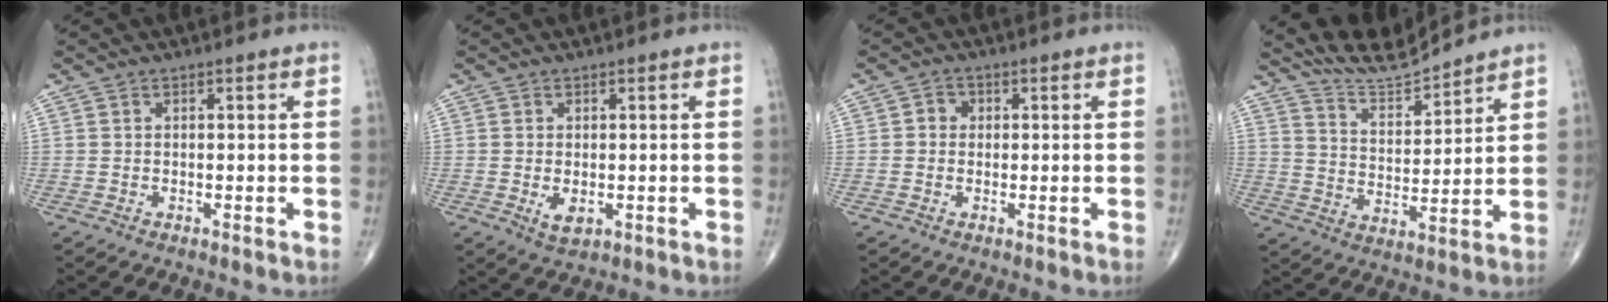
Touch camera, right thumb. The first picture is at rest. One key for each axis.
{"total": 2.9, "fx": -0.4, "fy": 1.7, "fz": 2.4, "tx": -0.034, "ty": -0.006, "tz": 0.001}
{"total": 2.1, "fx": 0.1, "fy": 1.9, "fz": 0.8, "tx": 0.000, "ty": 0.005, "tz": -0.004}
{"total": 8.4, "fx": 8.3, "fy": 0.0, "fz": 0.7, "tx": -0.007, "ty": -0.055, "tz": 0.168}